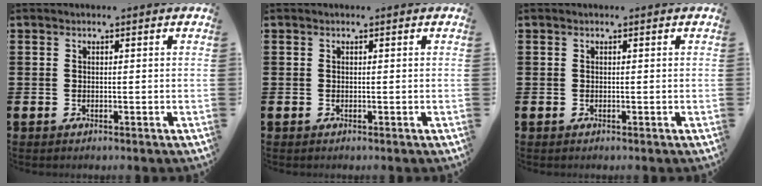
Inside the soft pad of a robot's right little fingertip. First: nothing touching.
{"total": 0.0}
{"total": 0.0}